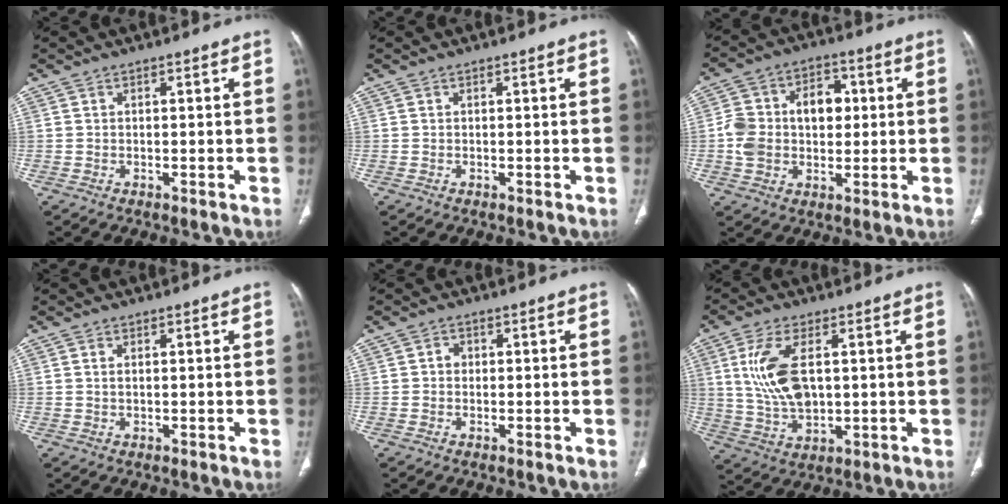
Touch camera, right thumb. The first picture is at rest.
{"total": 0.0}
{"total": 12.8, "force": [0.7, 9.3, 8.8], "torque": [-0.131, 0.026, 0.012]}
{"total": 0.7, "force": [0.3, 0.2, 0.6], "torque": [-0.017, 0.000, 0.007]}
{"total": 1.4, "force": [0.1, 1.3, 0.6], "torque": [-0.002, 0.004, -0.001]}
{"total": 11.2, "force": [2.3, 5.6, 9.4], "torque": [-0.196, -0.013, 0.050]}